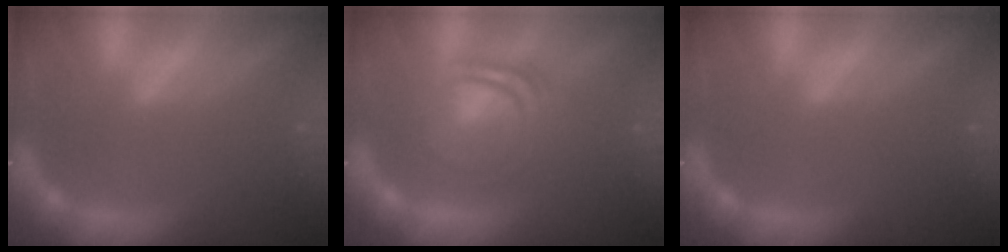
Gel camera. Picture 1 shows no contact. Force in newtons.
{"total": 7.1}
{"total": 0.0}